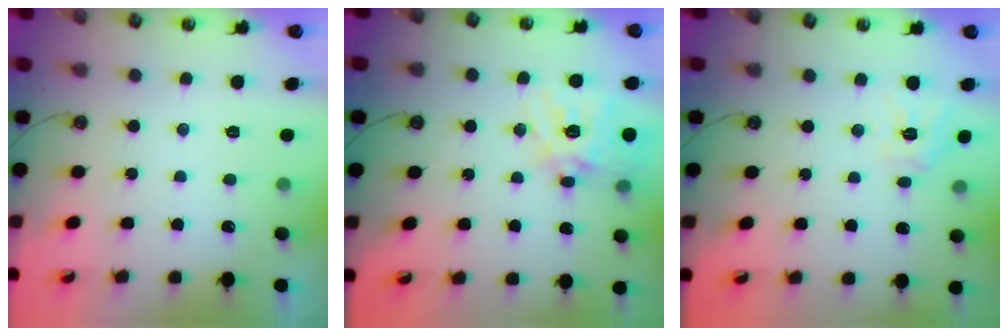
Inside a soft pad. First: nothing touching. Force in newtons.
{"total": 16.7, "press": 16.6, "slide": 1.6}
{"total": 9.5, "press": 9.5, "slide": 0.9}